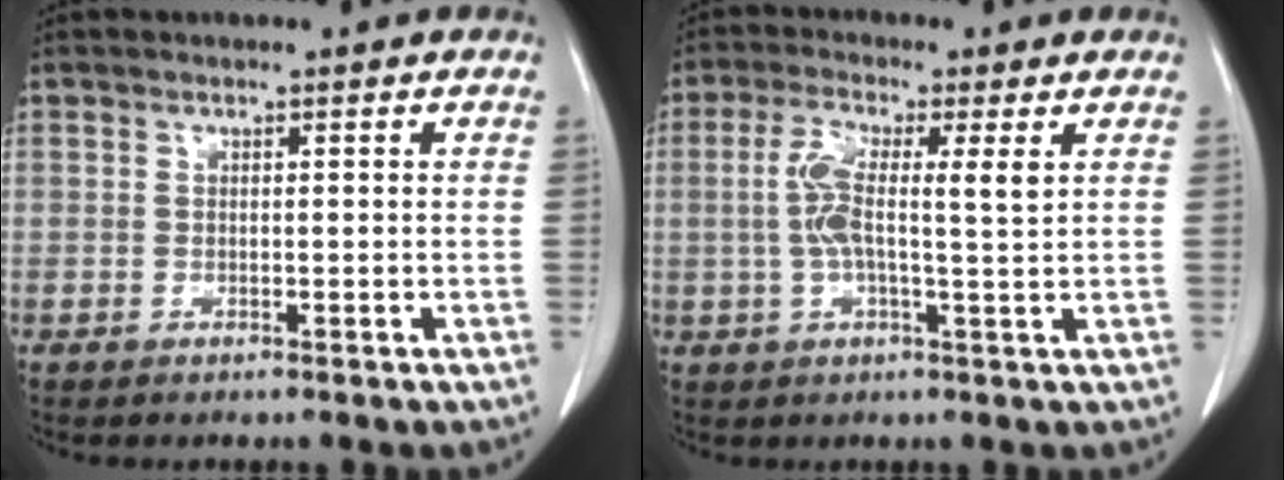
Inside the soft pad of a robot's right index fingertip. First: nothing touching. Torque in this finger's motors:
{"motor_torque": [0.28, -0.01, 0.21, 0.14]}